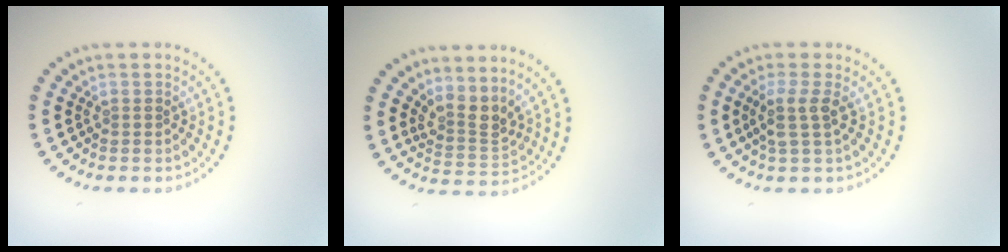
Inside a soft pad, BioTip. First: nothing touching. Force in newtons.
{"total": 2.8, "press": 2.0, "slide": 2.0}
{"total": 2.3, "press": 1.8, "slide": 1.5}